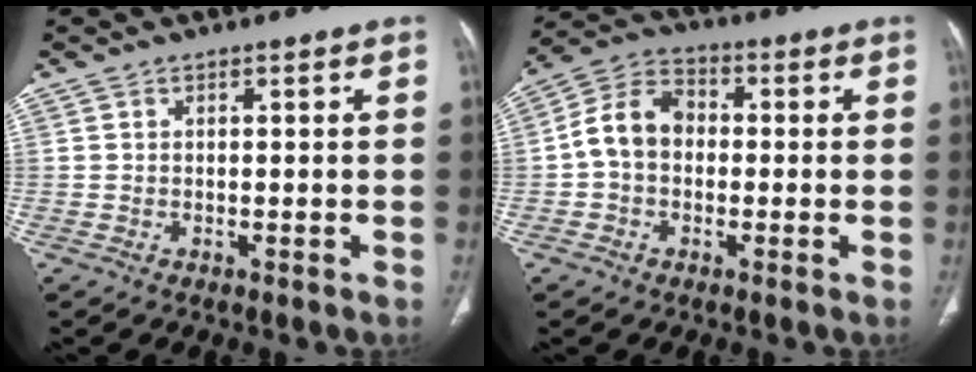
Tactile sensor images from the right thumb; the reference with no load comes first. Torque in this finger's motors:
{"motor_torque": [0.90, 1.82, 0.62, -0.73, 0.08]}